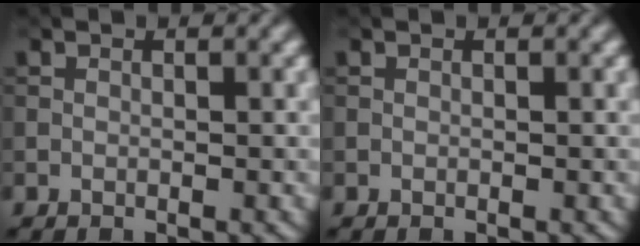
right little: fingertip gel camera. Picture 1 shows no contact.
{"total": 0.0}